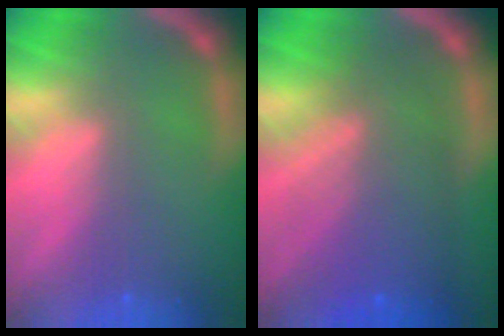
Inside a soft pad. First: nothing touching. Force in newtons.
{"total": 8.1}